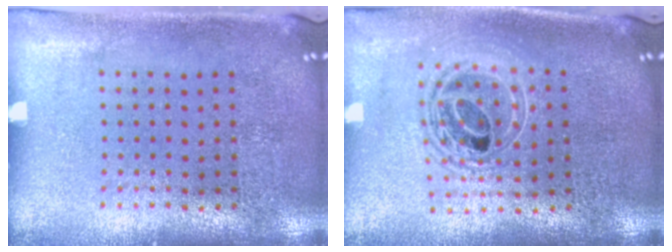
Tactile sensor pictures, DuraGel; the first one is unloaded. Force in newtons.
{"total": 1.8, "press": 1.5, "slide": 1.0}